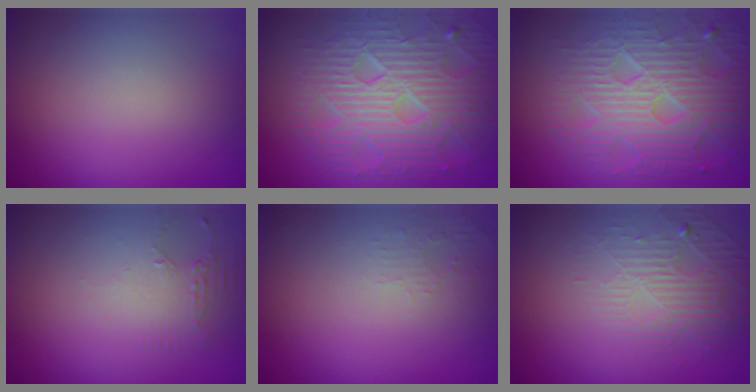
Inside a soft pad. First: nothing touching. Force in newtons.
{"total": 9.0, "press": 6.5, "slide": 6.3}
{"total": 8.0, "press": 6.1, "slide": 5.1}
{"total": 2.0, "press": 1.6, "slide": 1.1}
{"total": 1.3, "press": 1.2, "slide": 0.3}
{"total": 2.3, "press": 1.7, "slide": 1.6}